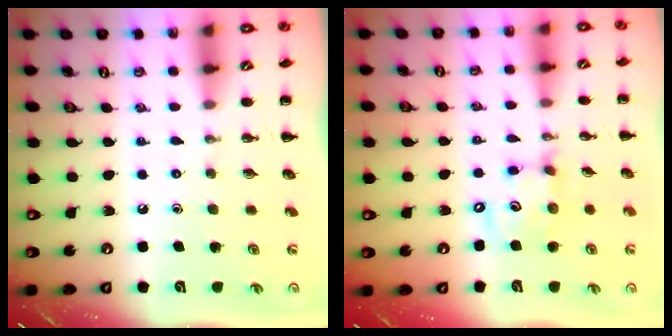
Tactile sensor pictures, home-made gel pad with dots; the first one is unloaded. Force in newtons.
{"total": 11.4, "press": 11.2, "slide": 2.2}